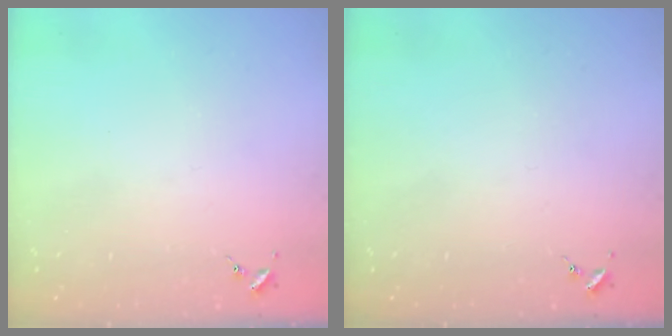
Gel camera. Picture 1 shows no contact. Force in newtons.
{"total": 0.0}